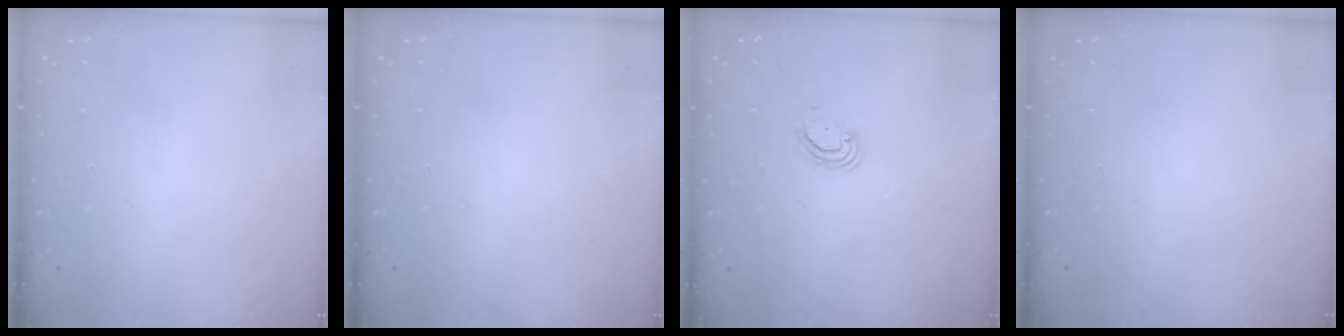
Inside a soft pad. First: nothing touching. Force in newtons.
{"total": 0.0}
{"total": 2.9, "press": 2.9, "slide": 0.2}
{"total": 0.0}